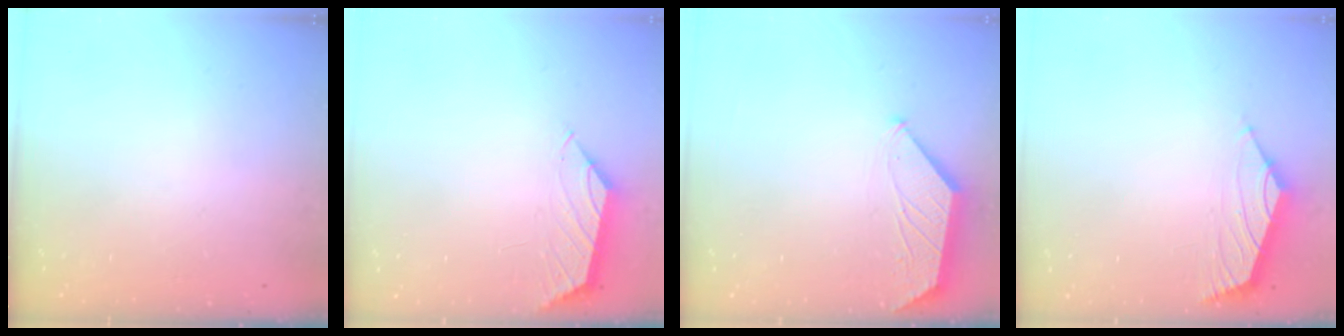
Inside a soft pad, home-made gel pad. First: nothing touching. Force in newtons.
{"total": 0.9, "press": 0.8, "slide": 0.4}
{"total": 1.3, "press": 1.2, "slide": 0.3}
{"total": 2.3, "press": 2.2, "slide": 0.6}